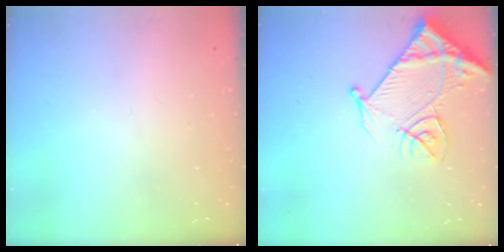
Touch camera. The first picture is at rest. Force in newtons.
{"total": 13.7, "press": 13.6, "slide": 1.6}